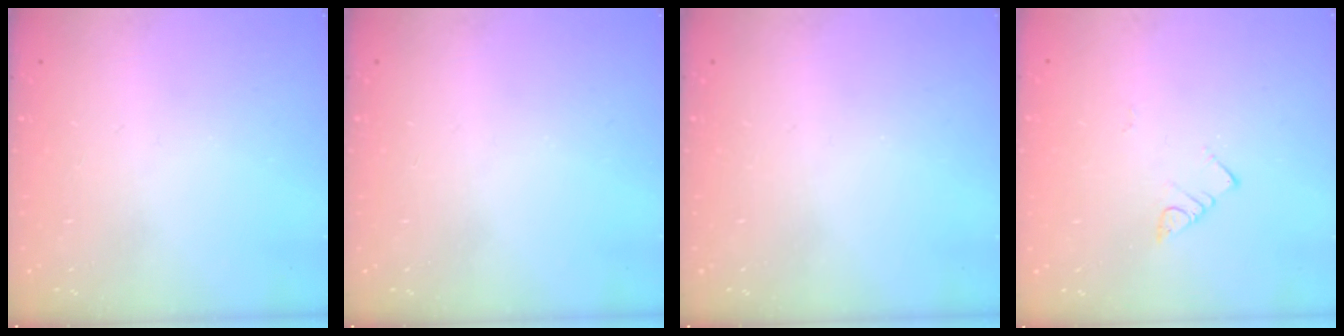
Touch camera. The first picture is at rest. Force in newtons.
{"total": 0.0}
{"total": 0.0}
{"total": 3.0, "press": 3.0, "slide": 0.2}